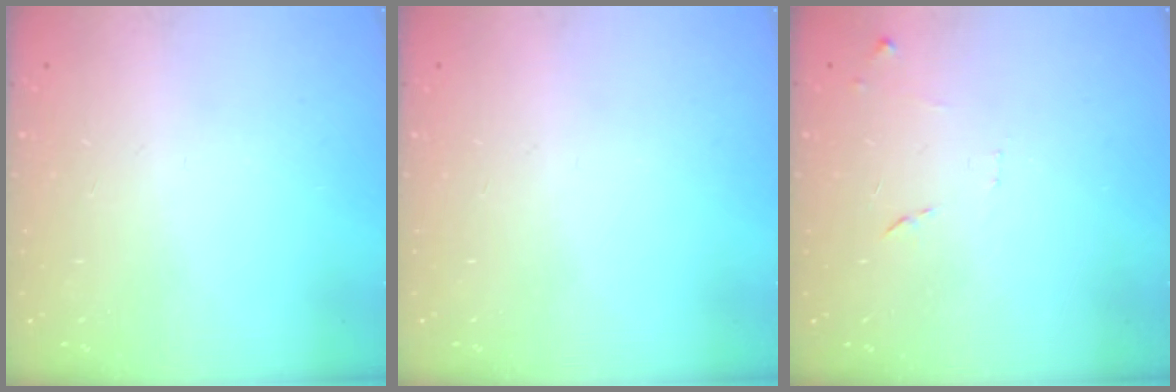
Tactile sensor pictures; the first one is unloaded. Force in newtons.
{"total": 0.0}
{"total": 7.5, "press": 7.5, "slide": 0.6}